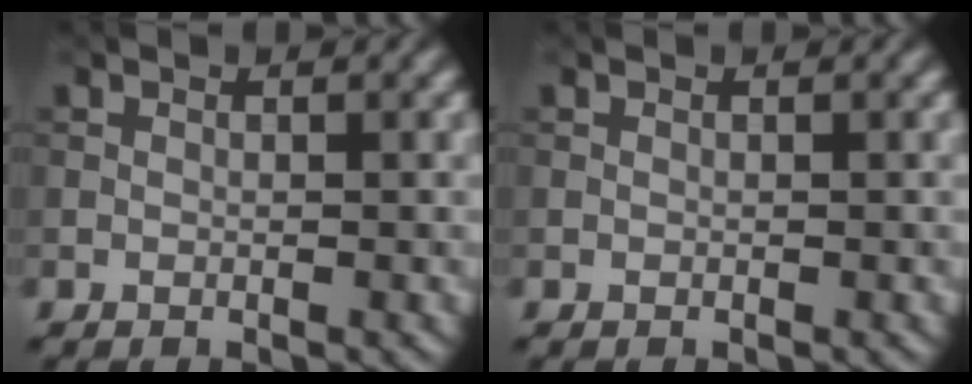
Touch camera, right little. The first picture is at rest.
{"total": 0.0}